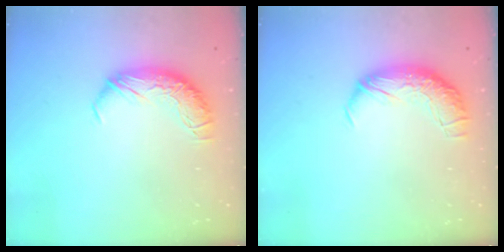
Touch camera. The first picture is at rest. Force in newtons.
{"total": 2.5, "press": 1.2, "slide": 2.2}